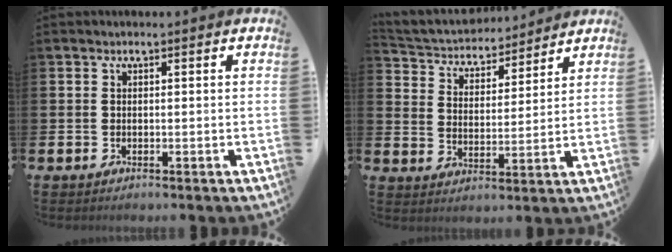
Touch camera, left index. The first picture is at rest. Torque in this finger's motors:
{"motor_torque": [1.01, -1.13, 0.12, 0.07]}